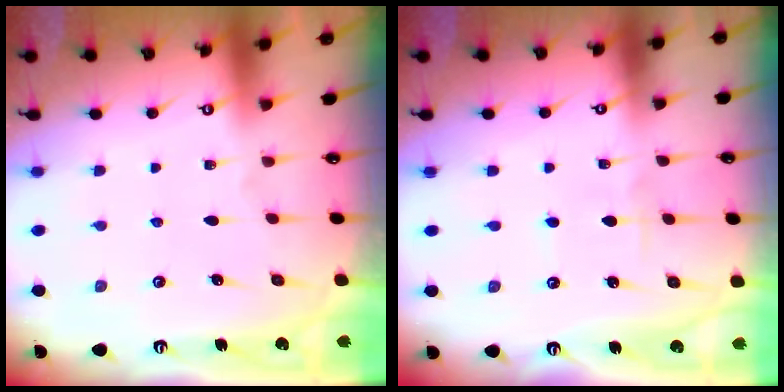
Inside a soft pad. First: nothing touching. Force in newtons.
{"total": 2.4, "press": 2.4, "slide": 0.3}